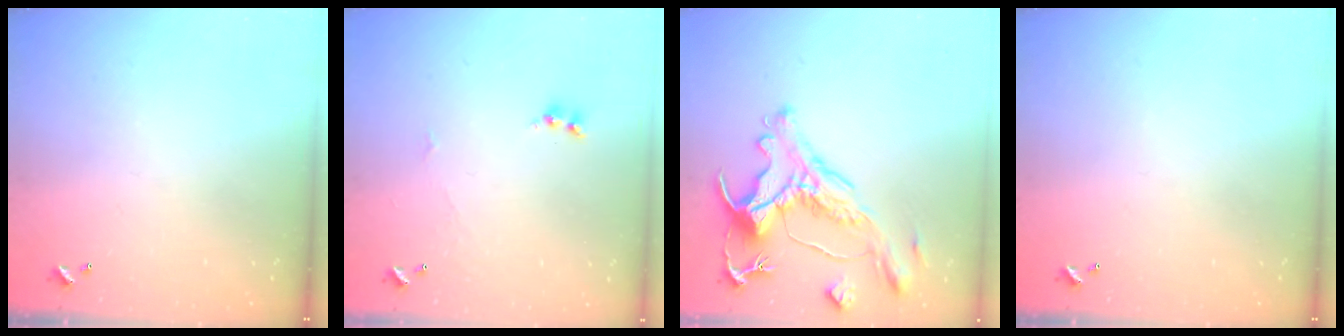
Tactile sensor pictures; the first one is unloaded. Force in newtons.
{"total": 1.6, "press": 1.6, "slide": 0.2}
{"total": 3.1, "press": 2.8, "slide": 1.4}
{"total": 0.0}